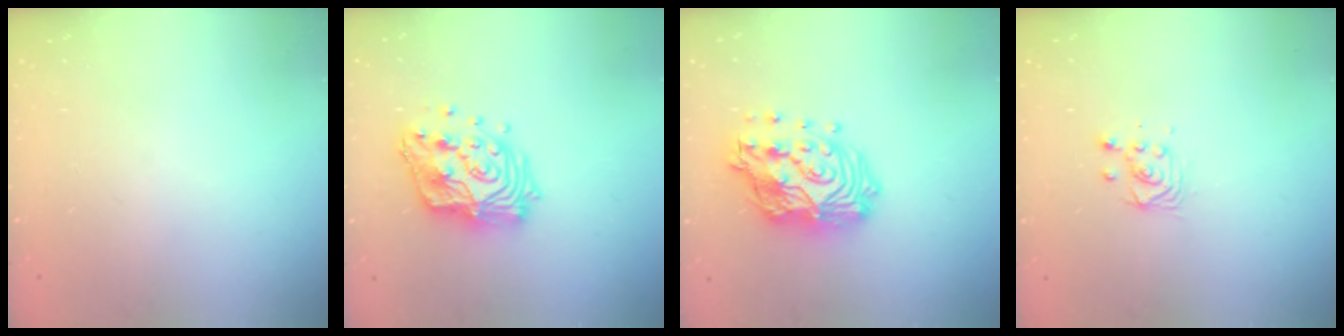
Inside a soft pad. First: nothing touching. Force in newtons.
{"total": 15.9, "press": 15.9, "slide": 1.0}
{"total": 18.6, "press": 18.5, "slide": 1.9}
{"total": 3.1, "press": 3.1, "slide": 0.3}